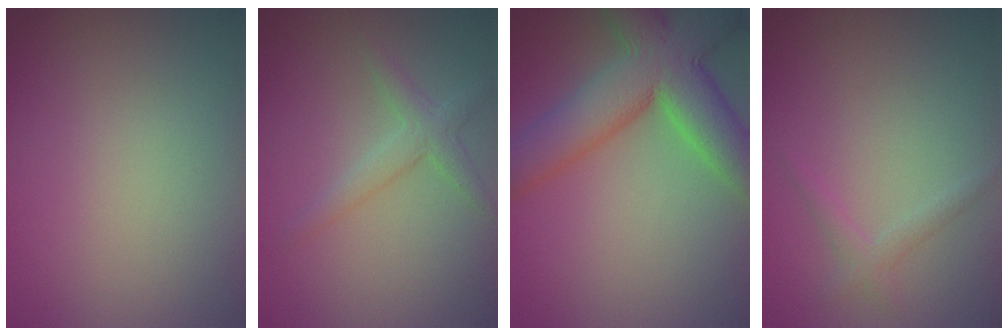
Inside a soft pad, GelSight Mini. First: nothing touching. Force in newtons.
{"total": 2.3, "press": 2.3, "slide": 0.1}
{"total": 9.9, "press": 9.9, "slide": 0.5}
{"total": 1.5, "press": 1.5, "slide": 0.1}